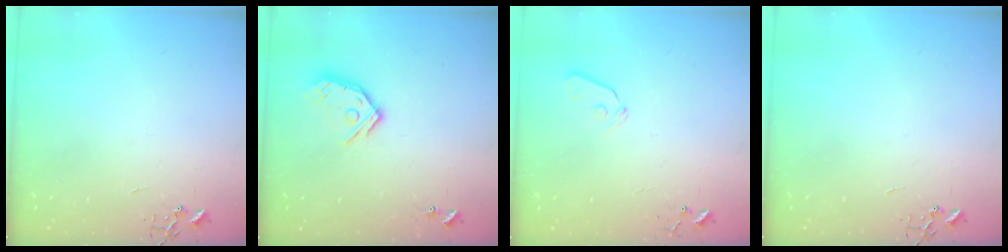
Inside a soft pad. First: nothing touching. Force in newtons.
{"total": 12.2, "press": 12.1, "slide": 1.5}
{"total": 4.4, "press": 4.3, "slide": 0.6}
{"total": 0.0}